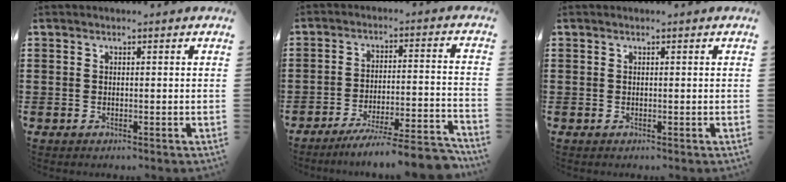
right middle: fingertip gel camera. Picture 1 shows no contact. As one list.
[{"total": 7.7, "force": [-7.0, -0.2, 3.2], "torque": [-0.047, -0.004, -0.129]}, {"total": 0.0}]